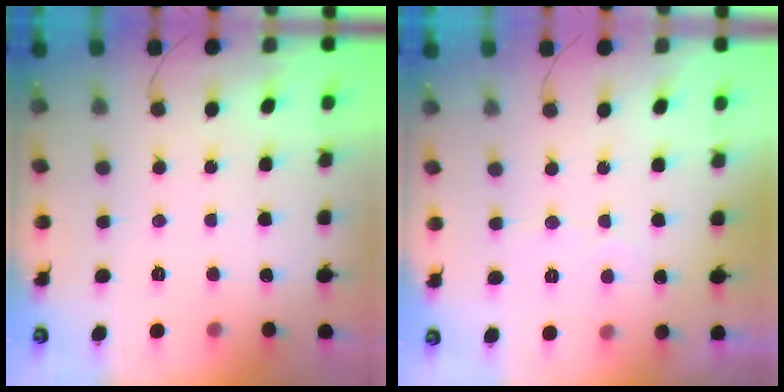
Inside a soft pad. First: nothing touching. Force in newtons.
{"total": 2.9, "press": 2.9, "slide": 0.2}